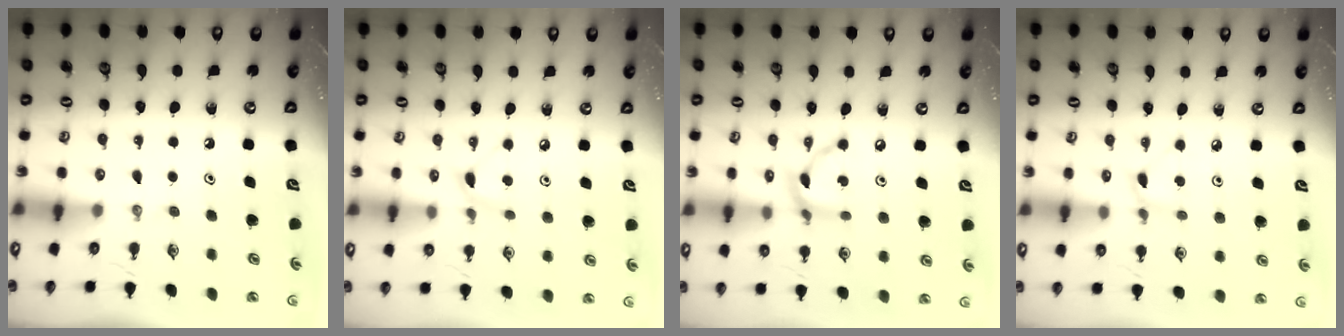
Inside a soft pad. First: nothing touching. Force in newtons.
{"total": 4.1, "press": 4.1, "slide": 0.5}
{"total": 9.0, "press": 9.0, "slide": 0.3}
{"total": 2.6, "press": 2.5, "slide": 0.4}